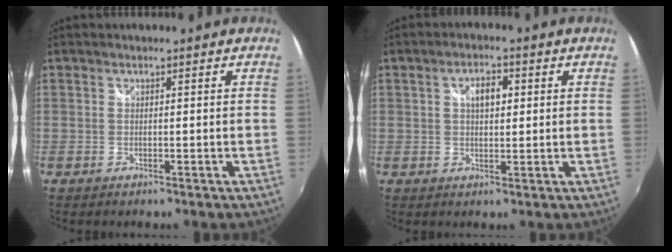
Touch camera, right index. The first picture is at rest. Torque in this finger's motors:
{"motor_torque": [0.21, -0.20, 0.08, 0.03]}